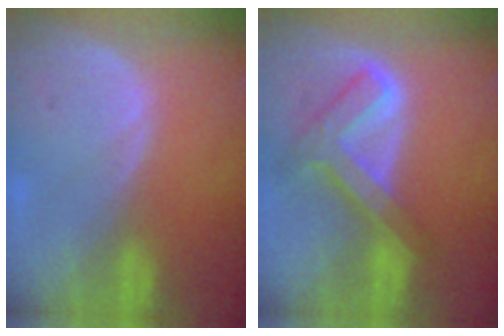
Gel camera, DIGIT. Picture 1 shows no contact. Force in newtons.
{"total": 7.8, "press": 6.6, "slide": 4.1}